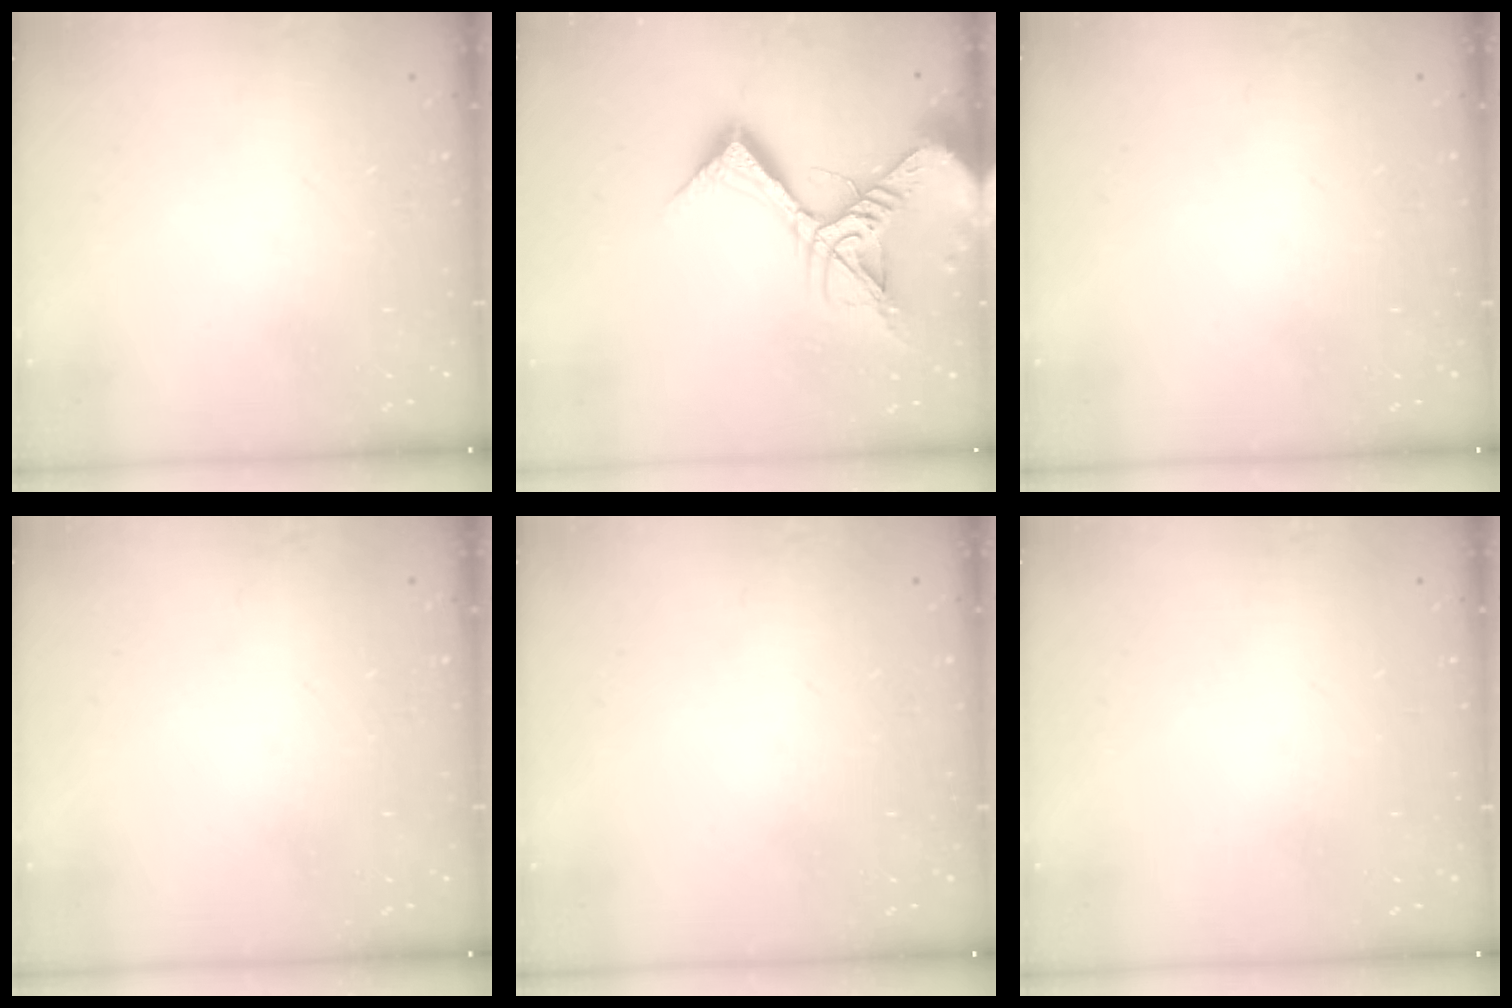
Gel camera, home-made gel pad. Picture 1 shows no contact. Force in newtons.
{"total": 16.4, "press": 16.4, "slide": 0.9}
{"total": 0.0}
{"total": 0.0}
{"total": 0.0}
{"total": 0.0}